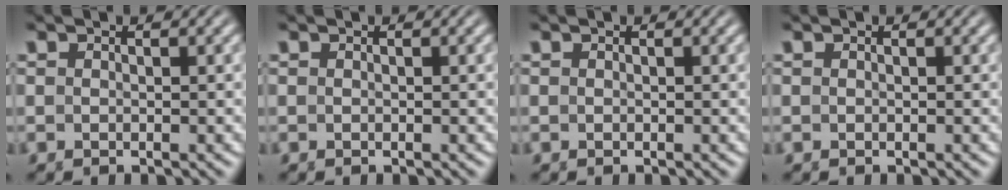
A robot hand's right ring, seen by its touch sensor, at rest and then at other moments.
{"total": 0.0}
{"total": 0.0}
{"total": 0.0}